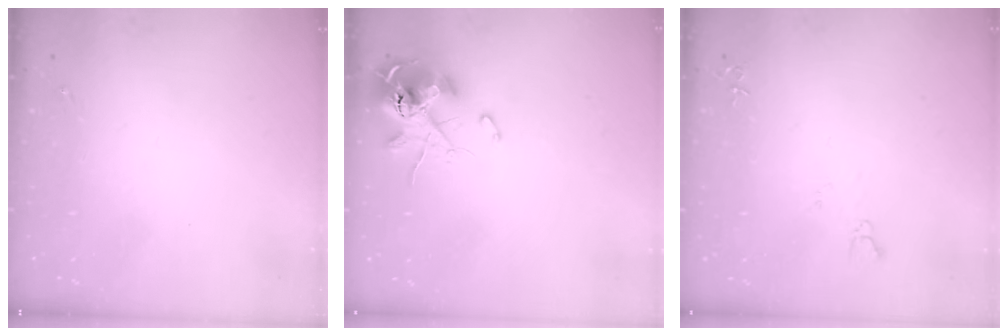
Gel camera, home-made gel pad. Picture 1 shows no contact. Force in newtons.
{"total": 13.7, "press": 13.6, "slide": 1.8}
{"total": 4.9, "press": 4.9, "slide": 0.6}